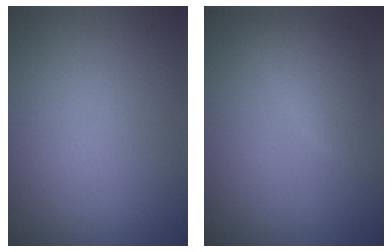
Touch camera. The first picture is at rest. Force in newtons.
{"total": 2.7, "press": 2.7, "slide": 0.2}